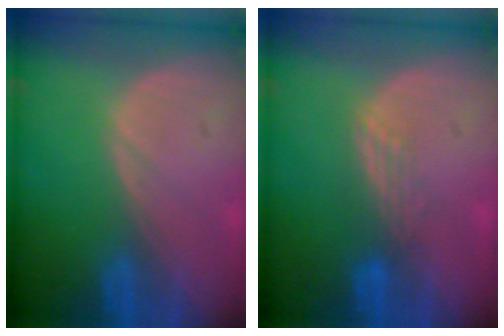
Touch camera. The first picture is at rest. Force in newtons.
{"total": 3.0, "press": 2.5, "slide": 1.7}